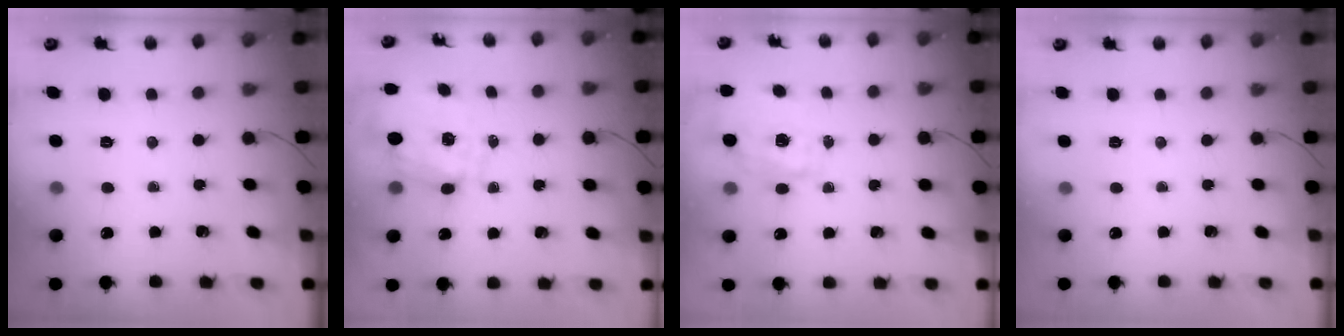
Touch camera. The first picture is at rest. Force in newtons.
{"total": 2.1, "press": 1.7, "slide": 1.1}
{"total": 1.9, "press": 1.9, "slide": 0.5}
{"total": 2.4, "press": 2.4, "slide": 0.5}